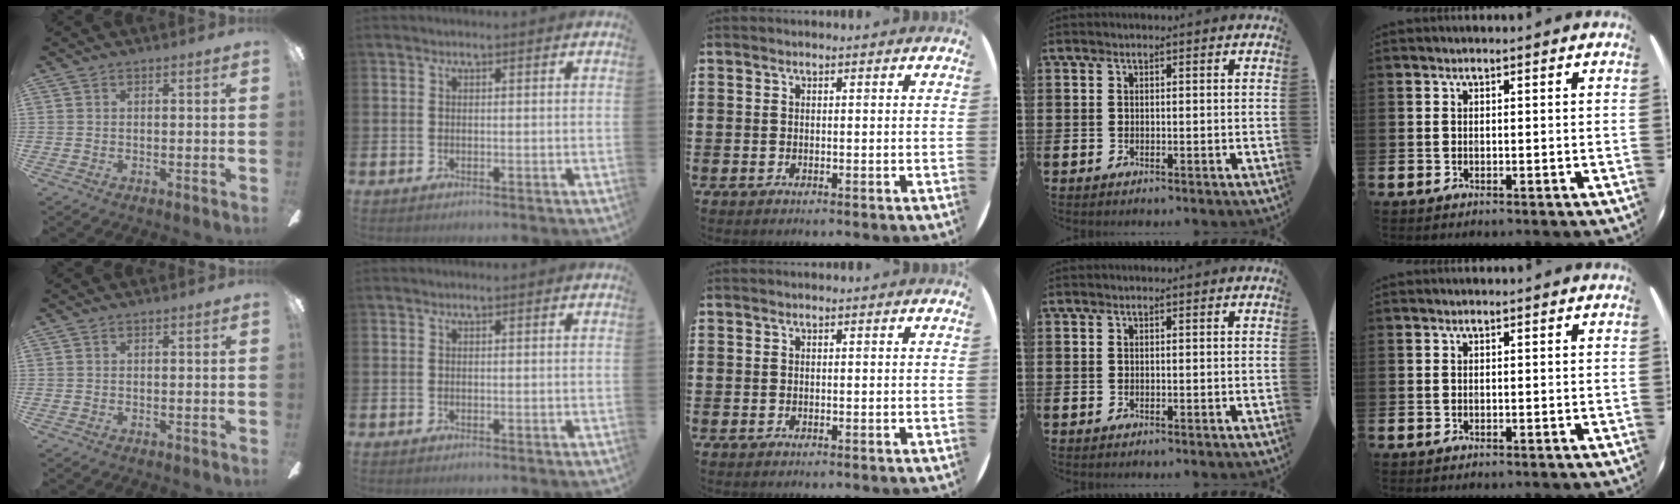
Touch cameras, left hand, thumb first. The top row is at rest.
{}